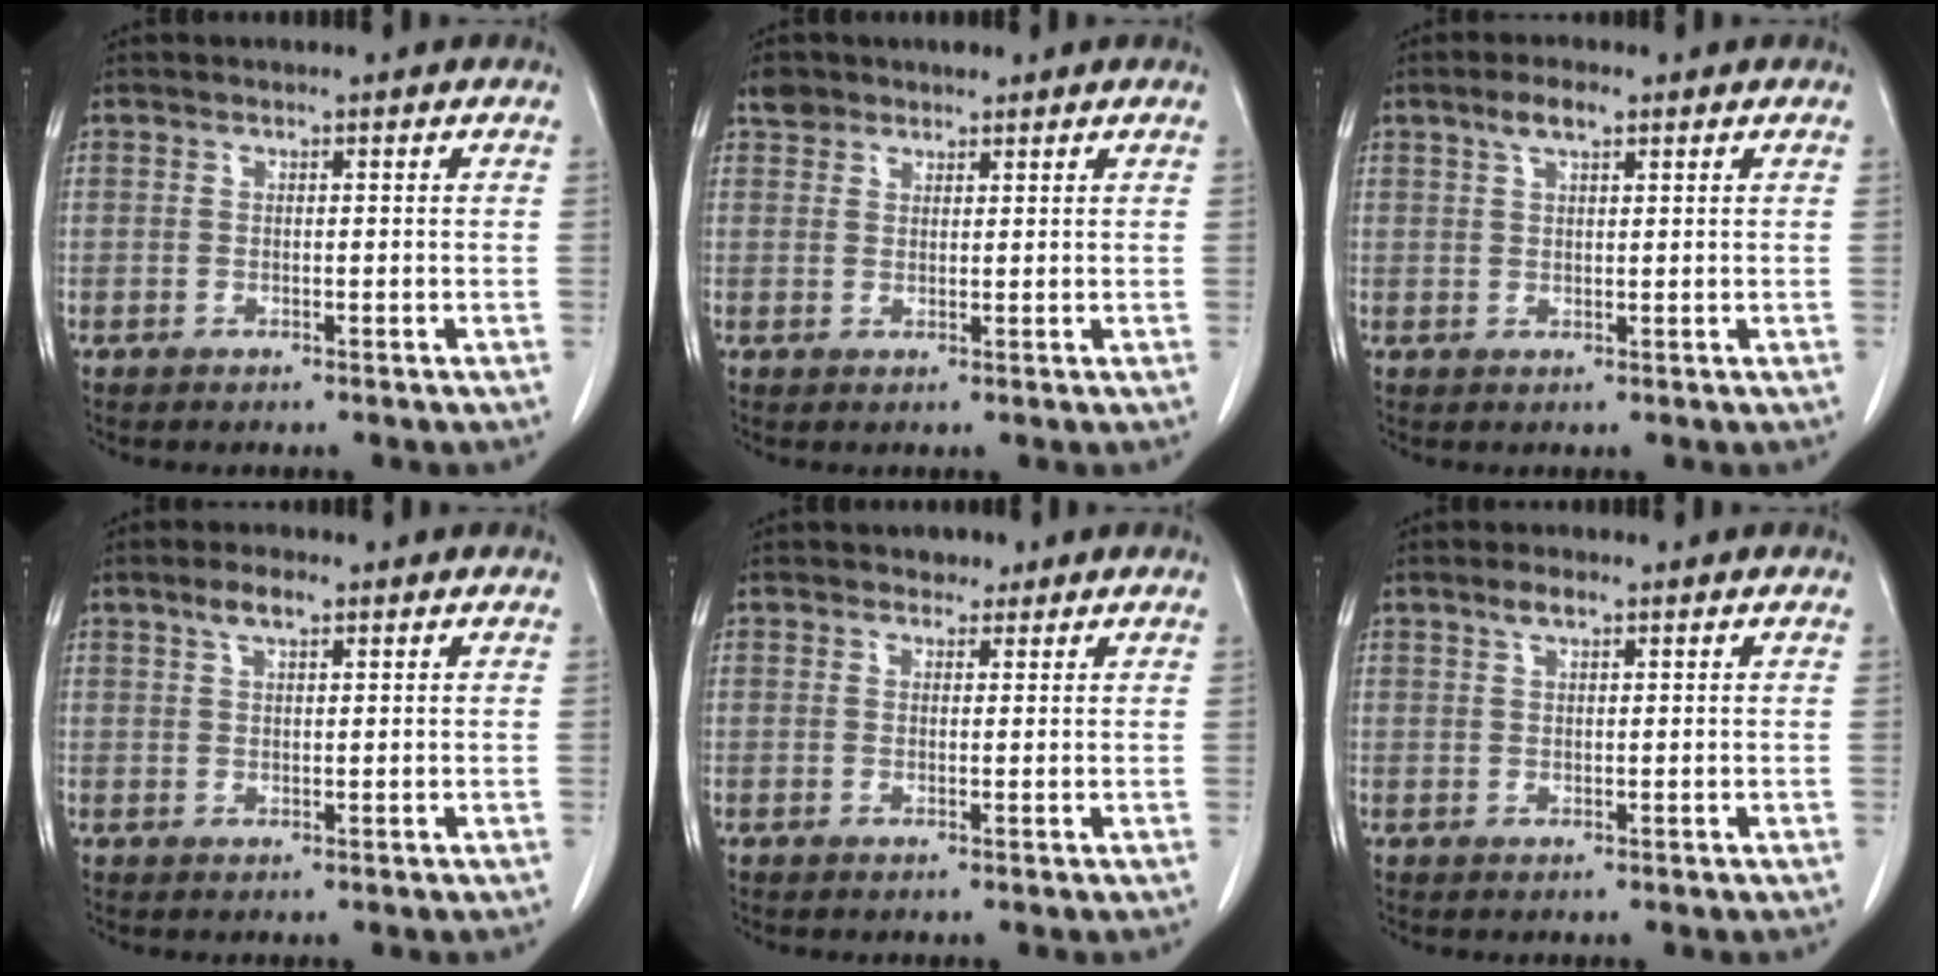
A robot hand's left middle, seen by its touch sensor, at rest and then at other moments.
{"total": 2.6, "force": [2.0, 1.6, 0.1], "torque": [0.000, 0.010, 0.032]}
{"total": 3.2, "force": [2.0, 0.9, 2.3], "torque": [-0.050, 0.007, 0.039]}
{"total": 2.8, "force": [1.8, 0.8, 2.0], "torque": [-0.045, 0.007, 0.036]}
{"total": 1.5, "force": [1.1, 1.0, 0.2], "torque": [-0.004, 0.001, 0.014]}
{"total": 1.9, "force": [1.3, 0.4, 1.3], "torque": [-0.030, 0.005, 0.026]}